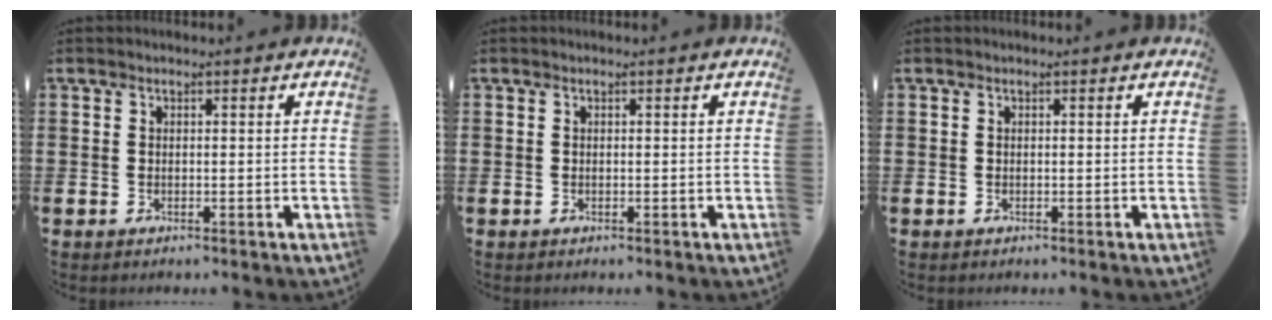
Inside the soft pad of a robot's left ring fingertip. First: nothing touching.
{"total": 0.0}
{"total": 0.0}